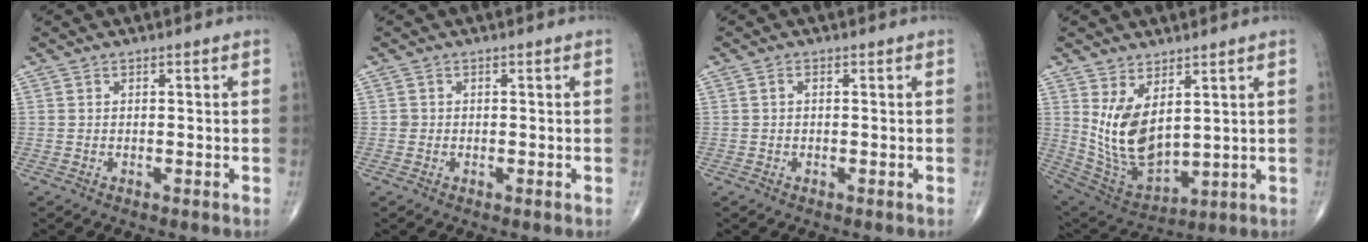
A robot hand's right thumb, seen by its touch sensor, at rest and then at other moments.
{"total": 0.7, "force": [-0.1, 0.7, 0.1], "torque": [0.002, 0.003, -0.002]}
{"total": 0.6, "force": [0.0, 0.3, 0.5], "torque": [-0.007, 0.001, -0.004]}
{"total": 12.5, "force": [3.6, 6.7, 9.9], "torque": [-0.173, -0.031, 0.094]}